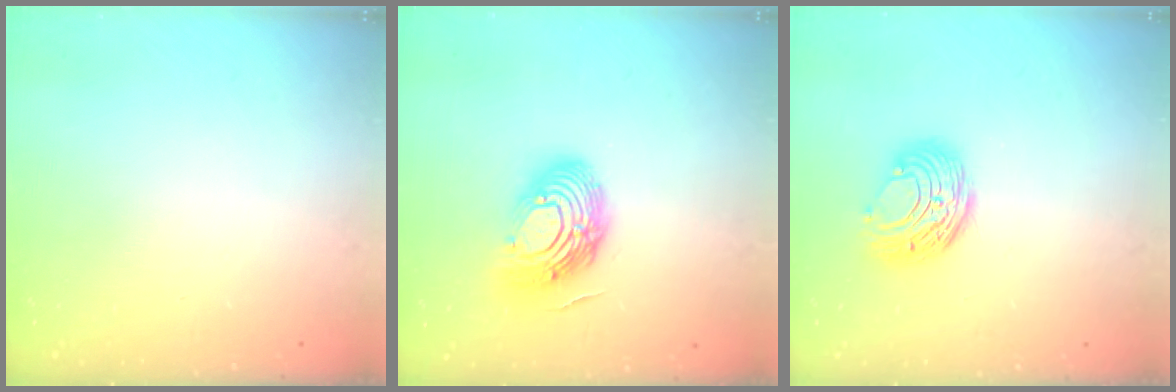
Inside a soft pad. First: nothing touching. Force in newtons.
{"total": 14.7, "press": 14.6, "slide": 1.2}
{"total": 9.0, "press": 9.0, "slide": 0.2}